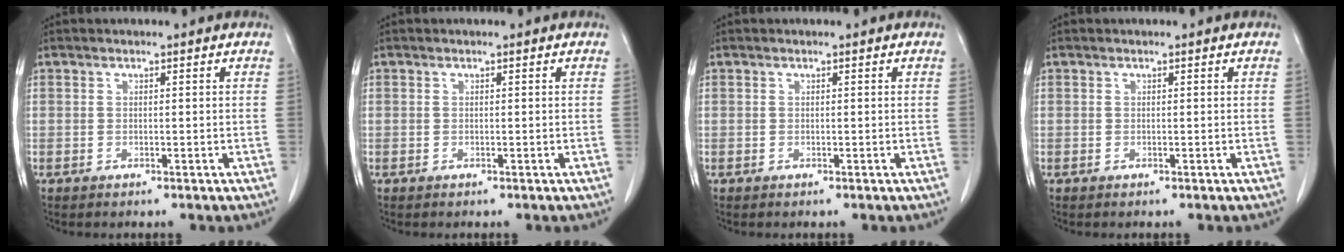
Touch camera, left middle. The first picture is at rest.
{"total": 0.0}
{"total": 0.0}
{"total": 0.0}